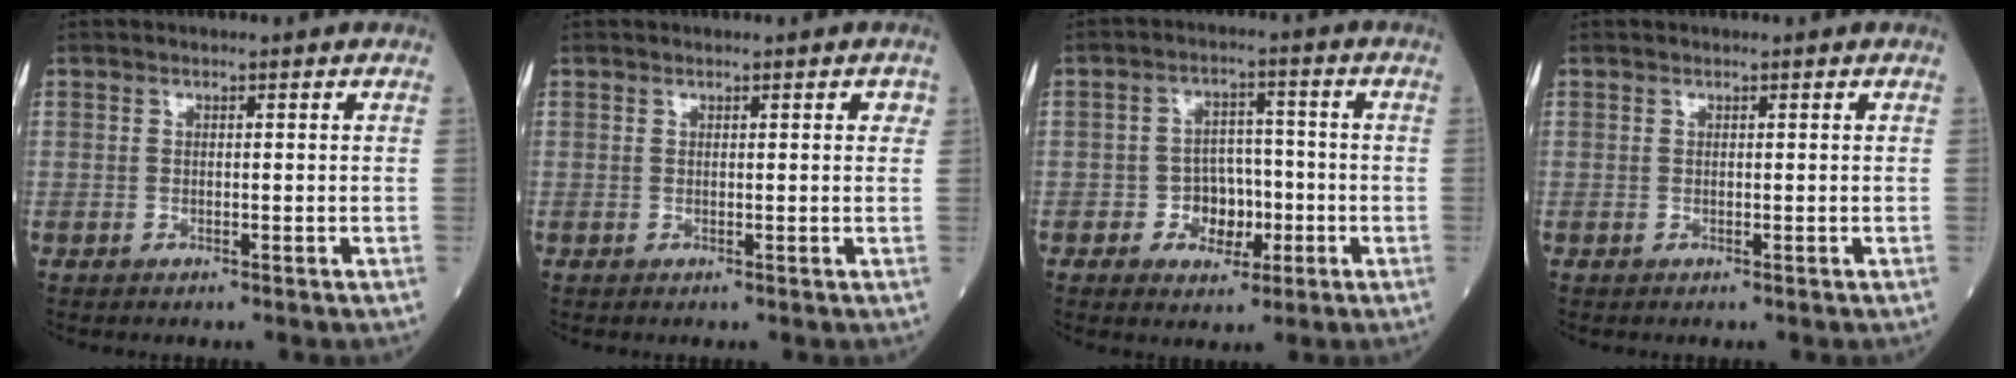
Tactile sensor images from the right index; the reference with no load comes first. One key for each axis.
{"total": 1.1, "fx": 0.5, "fy": 0.4, "fz": 0.9, "tx": -0.008, "ty": 0.003, "tz": 0.004}
{"total": 5.5, "fx": -1.8, "fy": 4.3, "fz": 3.0, "tx": -0.040, "ty": 0.014, "tz": -0.028}
{"total": 0.0}